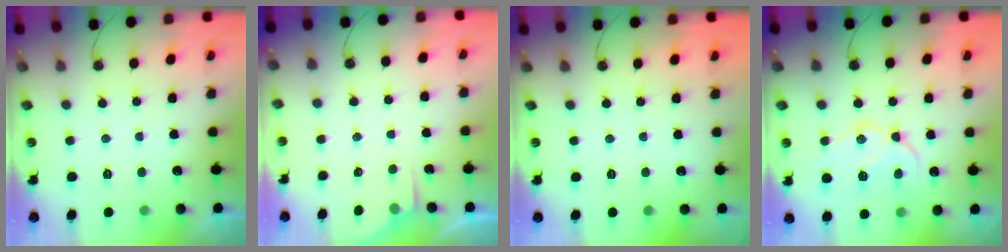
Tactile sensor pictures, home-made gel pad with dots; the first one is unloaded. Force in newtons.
{"total": 3.4, "press": 3.3, "slide": 0.5}
{"total": 0.0}
{"total": 15.6, "press": 15.5, "slide": 1.1}